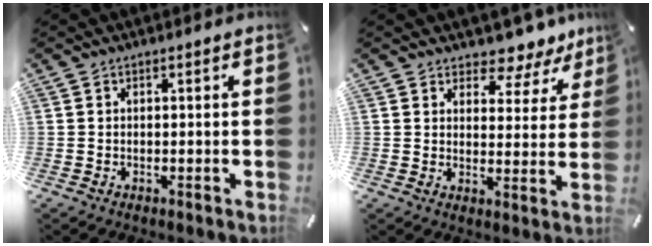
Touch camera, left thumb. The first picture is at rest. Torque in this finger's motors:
{"motor_torque": [-0.11, 0.01, 0.06, 0.06, -0.01]}